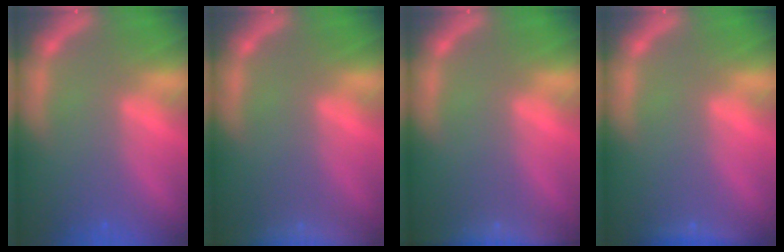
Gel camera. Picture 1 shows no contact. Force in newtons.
{"total": 8.0}
{"total": 6.5}
{"total": 1.9}